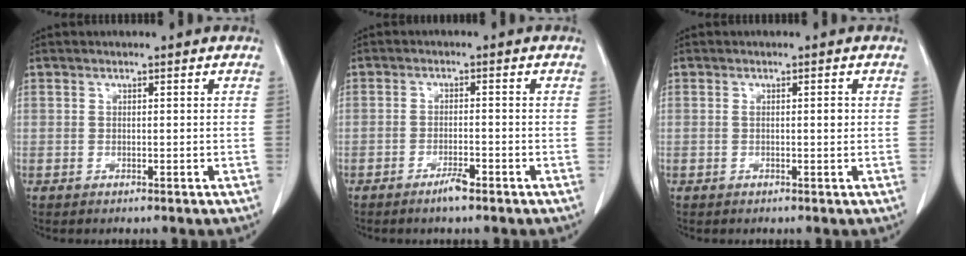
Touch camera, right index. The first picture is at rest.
{"total": 2.5, "force": [-1.8, 0.2, 1.8], "torque": [-0.028, 0.002, -0.029]}
{"total": 1.1, "force": [0.2, 0.2, 1.1], "torque": [-0.011, 0.002, 0.006]}